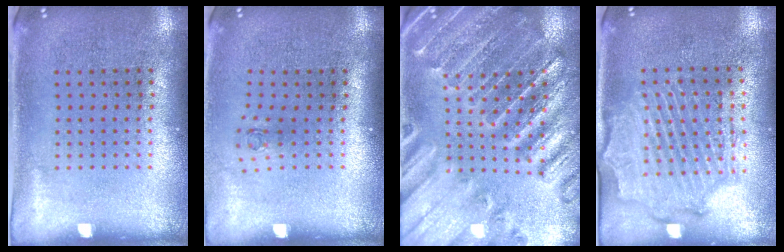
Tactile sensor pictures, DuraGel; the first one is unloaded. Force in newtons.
{"total": 0.6, "press": 0.3, "slide": 0.6}
{"total": 2.8, "press": 2.8, "slide": 0.4}
{"total": 2.1, "press": 2.0, "slide": 0.6}